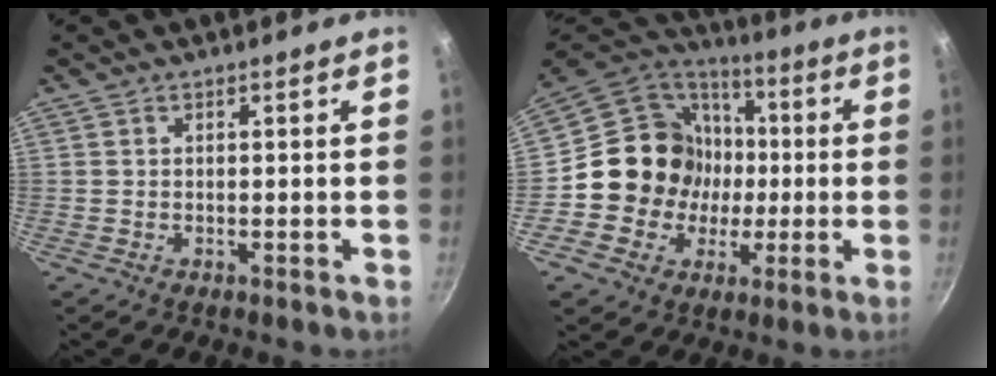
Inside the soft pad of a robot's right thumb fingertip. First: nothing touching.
{"total": 17.7, "force": [-0.5, 16.5, 6.3], "torque": [-0.078, 0.032, -0.008]}